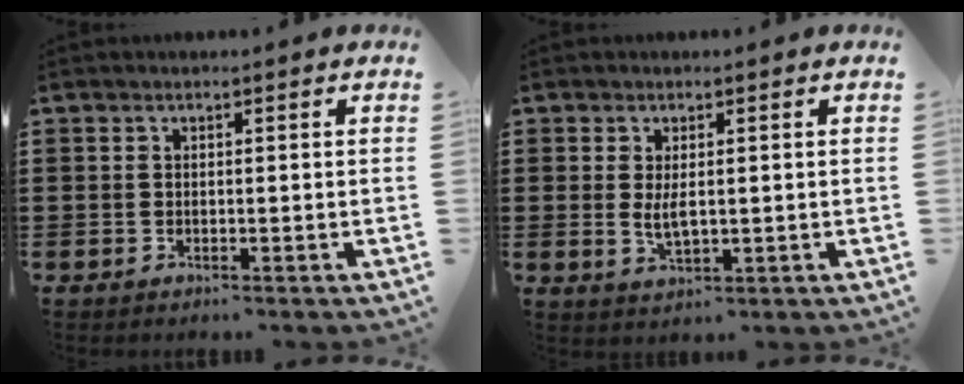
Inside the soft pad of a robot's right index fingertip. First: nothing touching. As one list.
[{"total": 3.0, "force": [0.3, 1.2, 2.8], "torque": [-0.060, 0.001, 0.002]}]